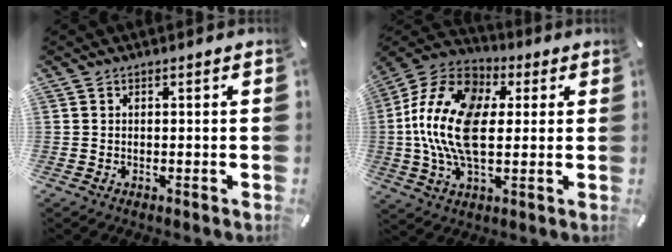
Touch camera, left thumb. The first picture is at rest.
{"total": 17.9, "force": [1.0, 11.3, 13.8], "torque": [-0.315, 0.007, 0.014]}